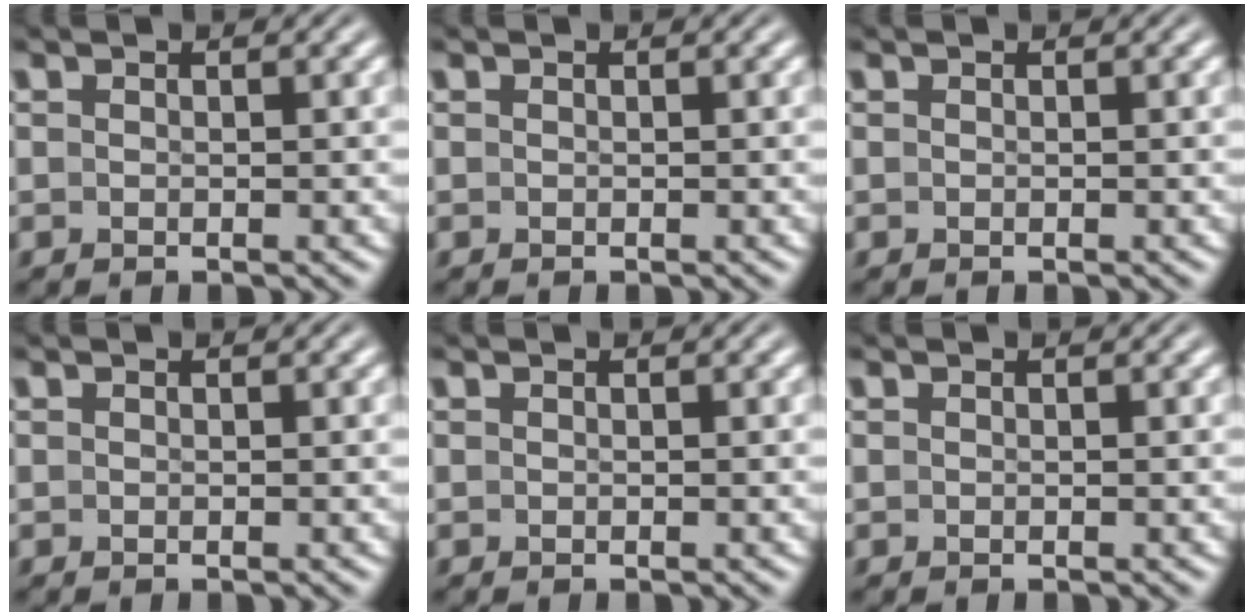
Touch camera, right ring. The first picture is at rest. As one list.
[{"total": 0.0}, {"total": 0.0}, {"total": 0.0}, {"total": 0.0}, {"total": 0.0}]